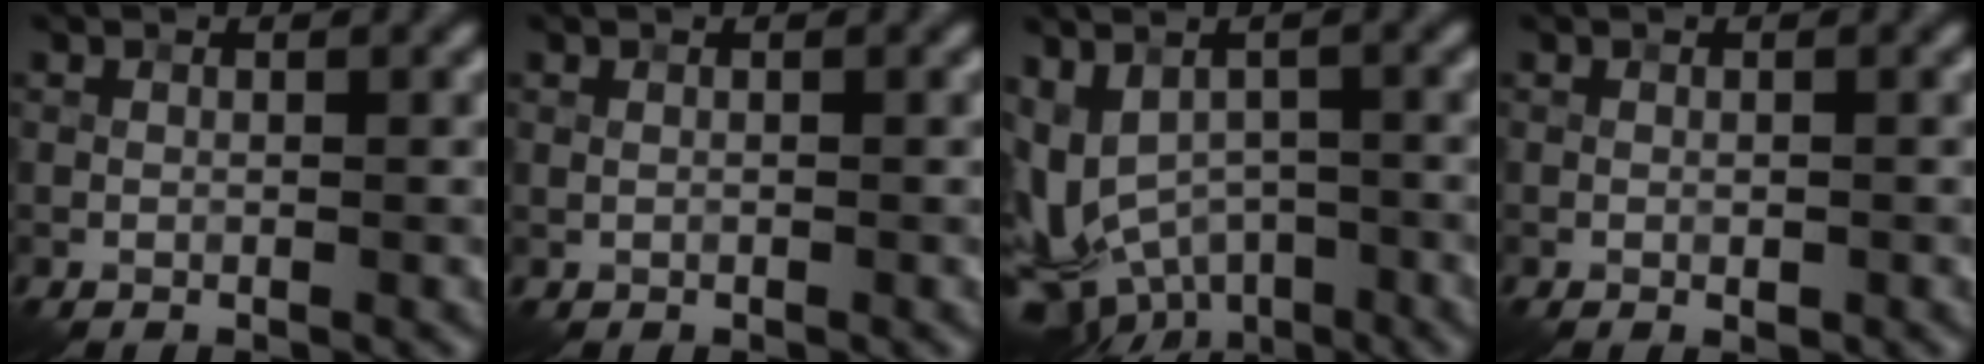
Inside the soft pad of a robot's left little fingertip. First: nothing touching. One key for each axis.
{"total": 0.0}
{"total": 8.1, "fx": -2.8, "fy": 5.6, "fz": 5.2, "tx": -0.086, "ty": -0.002, "tz": -0.036}
{"total": 0.8, "fx": -0.3, "fy": 0.3, "fz": 0.6, "tx": -0.010, "ty": 0.002, "tz": -0.002}